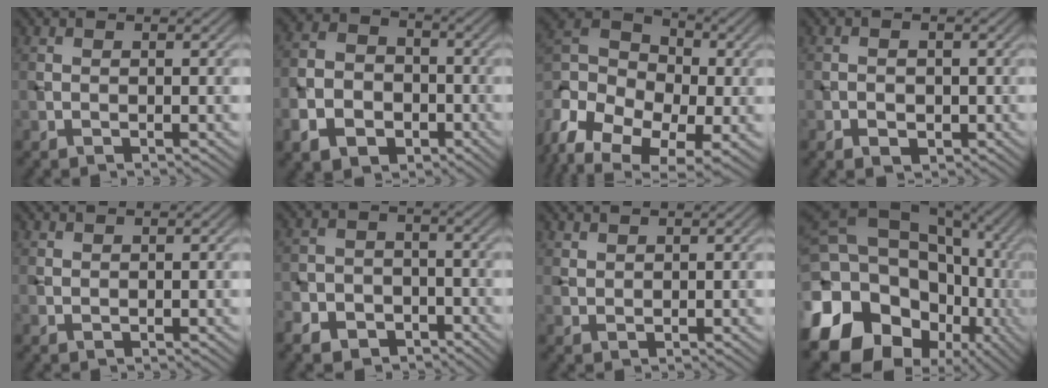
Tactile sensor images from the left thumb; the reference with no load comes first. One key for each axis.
{"total": 8.4, "fx": -3.9, "fy": 6.3, "fz": 4.1, "tx": -0.105, "ty": -0.021, "tz": -0.081}
{"total": 16.8, "fx": -7.9, "fy": 11.4, "fz": 9.6, "tx": -0.274, "ty": -0.016, "tz": -0.115}
{"total": 2.2, "fx": -0.7, "fy": 1.5, "fz": 1.4, "tx": -0.022, "ty": -0.003, "tz": -0.011}
{"total": 0.7, "fx": 0.7, "fy": 0.2, "fz": 0.1, "tx": -0.005, "ty": 0.000, "tz": 0.016}
{"total": 6.4, "fx": -4.5, "fy": 4.1, "fz": 2.1, "tx": -0.041, "ty": -0.008, "tz": -0.087}
{"total": 1.3, "fx": 1.2, "fy": 0.5, "fz": 0.4, "tx": -0.014, "ty": 0.001, "tz": 0.031}
{"total": 21.4, "fx": -7.3, "fy": 16.8, "fz": 11.0, "tx": -0.243, "ty": -0.028, "tz": -0.115}